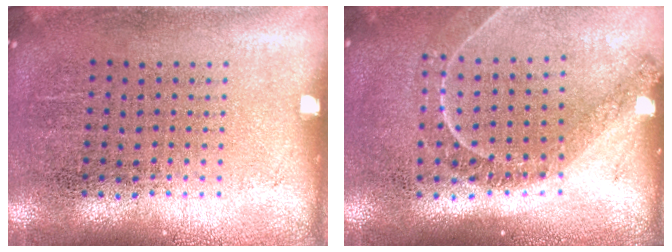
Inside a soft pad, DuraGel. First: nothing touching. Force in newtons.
{"total": 1.2, "press": 1.2, "slide": 0.3}